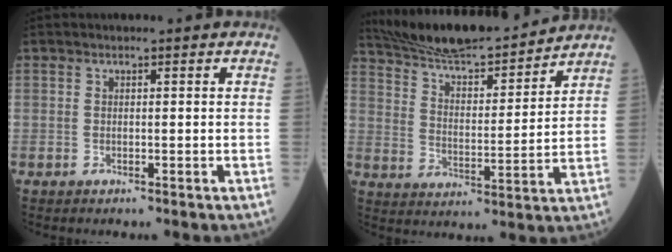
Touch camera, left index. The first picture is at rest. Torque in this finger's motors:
{"motor_torque": [0.39, -0.52, 0.08, 0.04]}